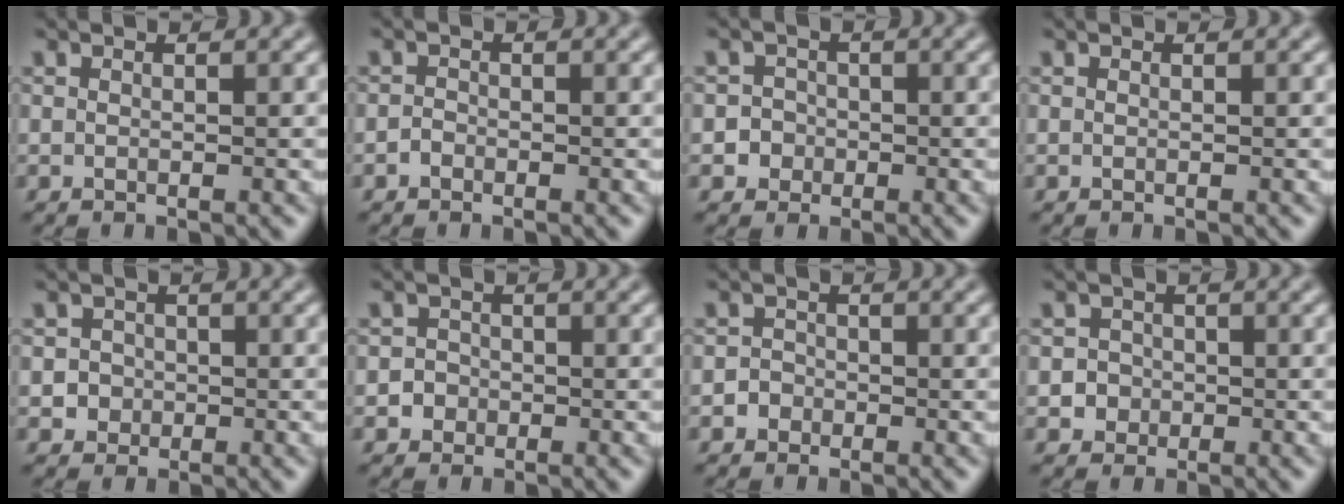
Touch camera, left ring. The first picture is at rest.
{"total": 0.8, "force": [-0.5, 0.5, 0.2], "torque": [-0.002, -0.001, -0.012]}
{"total": 2.6, "force": [-0.8, 2.4, 0.3], "torque": [0.023, 0.009, -0.025]}
{"total": 0.0}
{"total": 2.0, "force": [-0.2, 1.9, 0.4], "torque": [0.016, 0.004, -0.010]}
{"total": 1.8, "force": [-0.5, 1.8, 0.2], "torque": [0.020, 0.005, -0.015]}
{"total": 1.4, "force": [-0.5, 1.2, 0.2], "torque": [0.016, 0.001, -0.014]}
{"total": 2.4, "force": [-0.4, 2.3, 0.4], "torque": [0.017, 0.009, -0.017]}